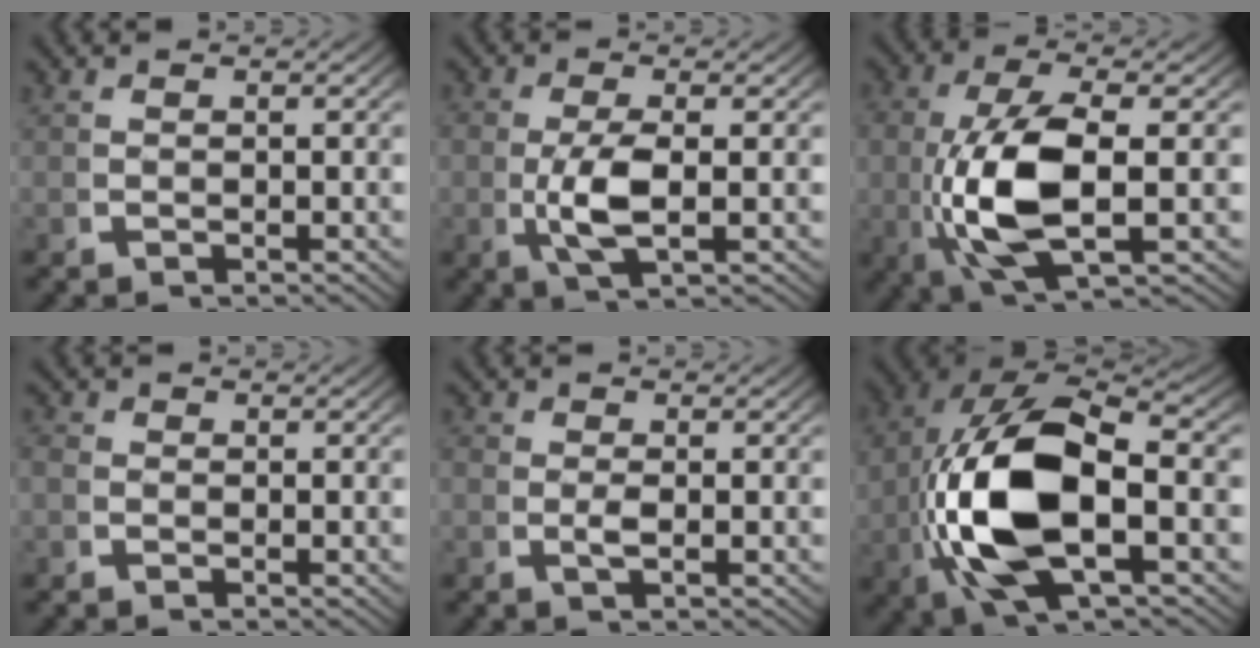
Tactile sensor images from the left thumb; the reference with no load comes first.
{"total": 4.6, "force": [0.0, 1.9, 4.2], "torque": [-0.103, -0.011, 0.006]}
{"total": 11.5, "force": [-0.8, 5.6, 10.0], "torque": [-0.246, -0.037, 0.013]}
{"total": 1.0, "force": [-0.4, 0.9, 0.3], "torque": [-0.004, -0.001, -0.011]}
{"total": 1.3, "force": [-0.1, 0.9, 1.0], "torque": [-0.025, -0.006, -0.002]}
{"total": 17.7, "force": [-0.1, 10.4, 14.4], "torque": [-0.319, -0.048, 0.020]}